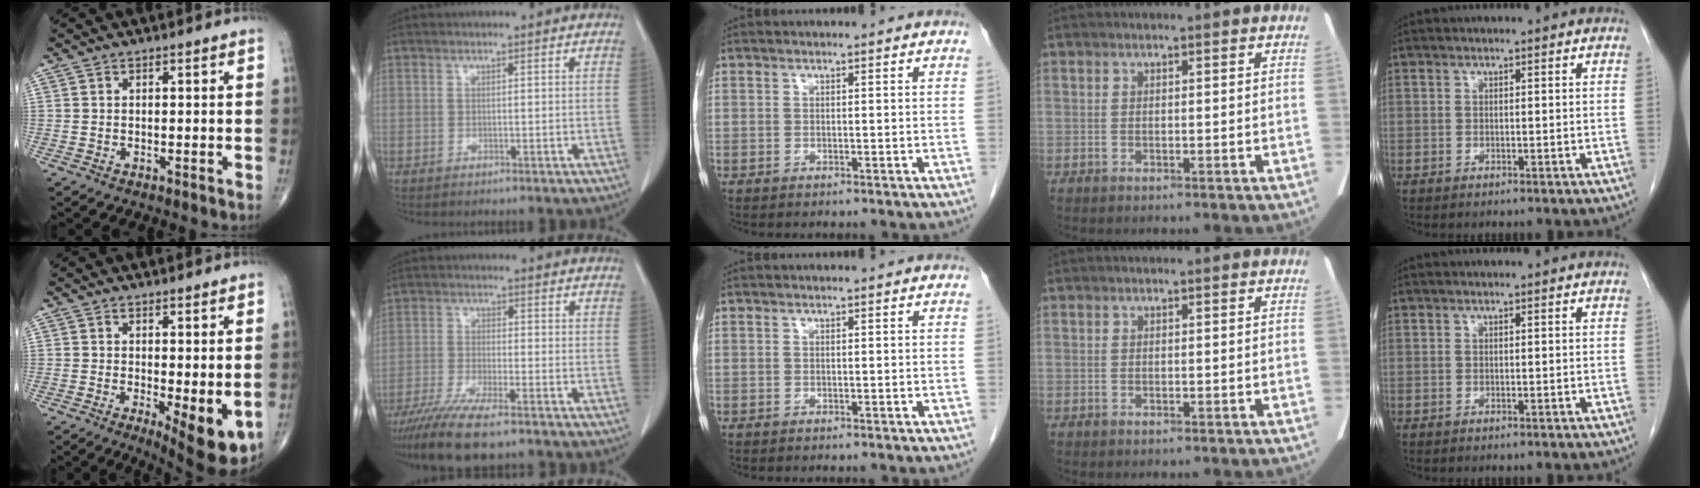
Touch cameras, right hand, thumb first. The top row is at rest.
{"thumb": {"total": 8.3, "force": [-1.3, 2.7, 7.8], "torque": [-0.101, -0.022, -0.011]}, "index": {"total": 10.5, "force": [-8.2, 1.3, 6.3], "torque": [-0.107, -0.026, -0.137]}}